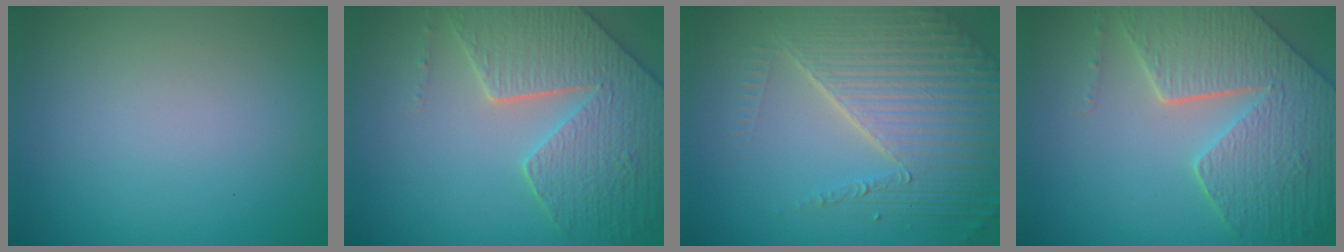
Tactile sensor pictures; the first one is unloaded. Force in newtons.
{"total": 6.6, "press": 5.7, "slide": 3.4}
{"total": 7.6, "press": 5.4, "slide": 5.3}
{"total": 8.5, "press": 6.1, "slide": 5.9}